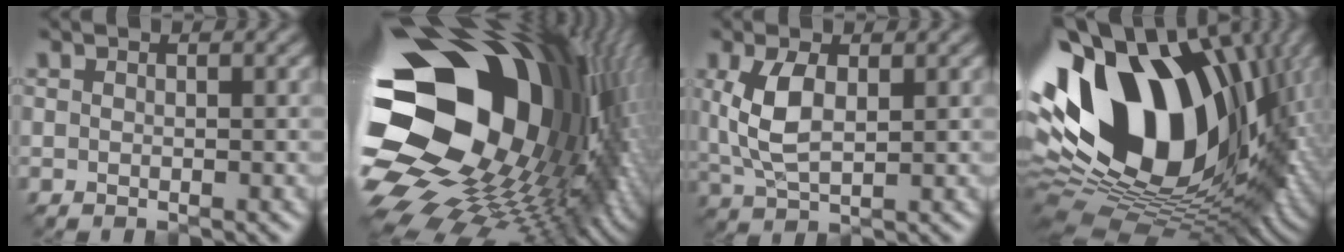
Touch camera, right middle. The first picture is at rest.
{"total": 22.1, "force": [0.5, 14.7, 16.5], "torque": [-0.323, -0.043, 0.005]}
{"total": 4.5, "force": [0.8, 2.3, 3.8], "torque": [-0.091, -0.001, 0.018]}
{"total": 20.0, "force": [2.8, 12.9, 15.0], "torque": [-0.287, 0.003, 0.042]}